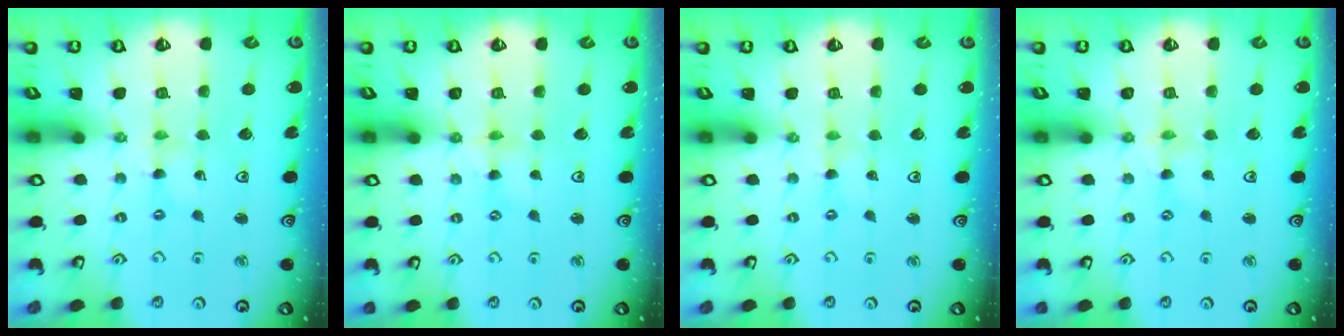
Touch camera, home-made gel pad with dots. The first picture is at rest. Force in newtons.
{"total": 1.1, "press": 1.1, "slide": 0.1}
{"total": 0.0}
{"total": 0.0}